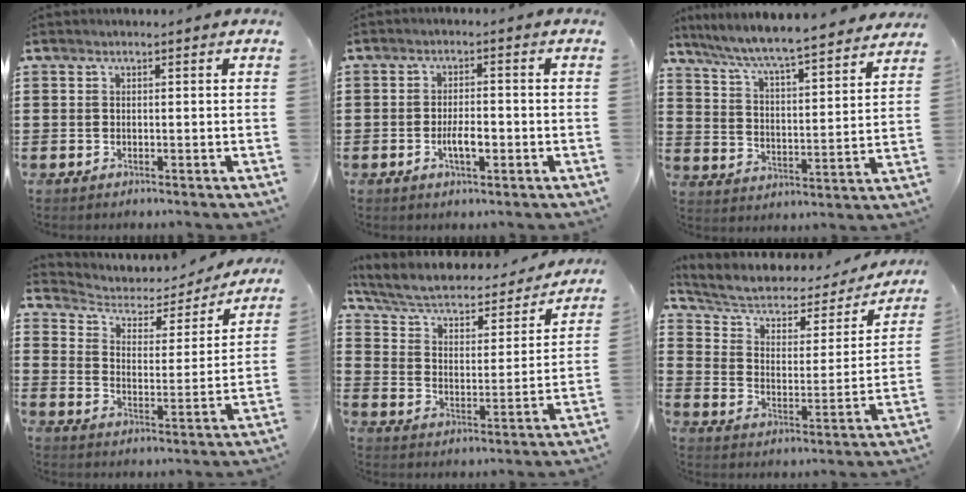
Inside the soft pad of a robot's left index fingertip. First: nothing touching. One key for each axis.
{"total": 4.0, "fx": -1.1, "fy": 1.5, "fz": 3.6, "tx": -0.062, "ty": 0.005, "tz": -0.019}
{"total": 6.0, "fx": 5.6, "fy": -0.3, "fz": 2.1, "tx": -0.067, "ty": -0.043, "tz": 0.091}
{"total": 3.3, "fx": 2.6, "fy": 1.8, "fz": 0.8, "tx": -0.037, "ty": -0.018, "tz": 0.034}
{"total": 4.7, "fx": 3.7, "fy": 1.7, "fz": 2.3, "tx": -0.064, "ty": -0.030, "tz": 0.055}
{"total": 4.9, "fx": 3.5, "fy": 2.5, "fz": 2.3, "tx": -0.066, "ty": -0.022, "tz": 0.055}